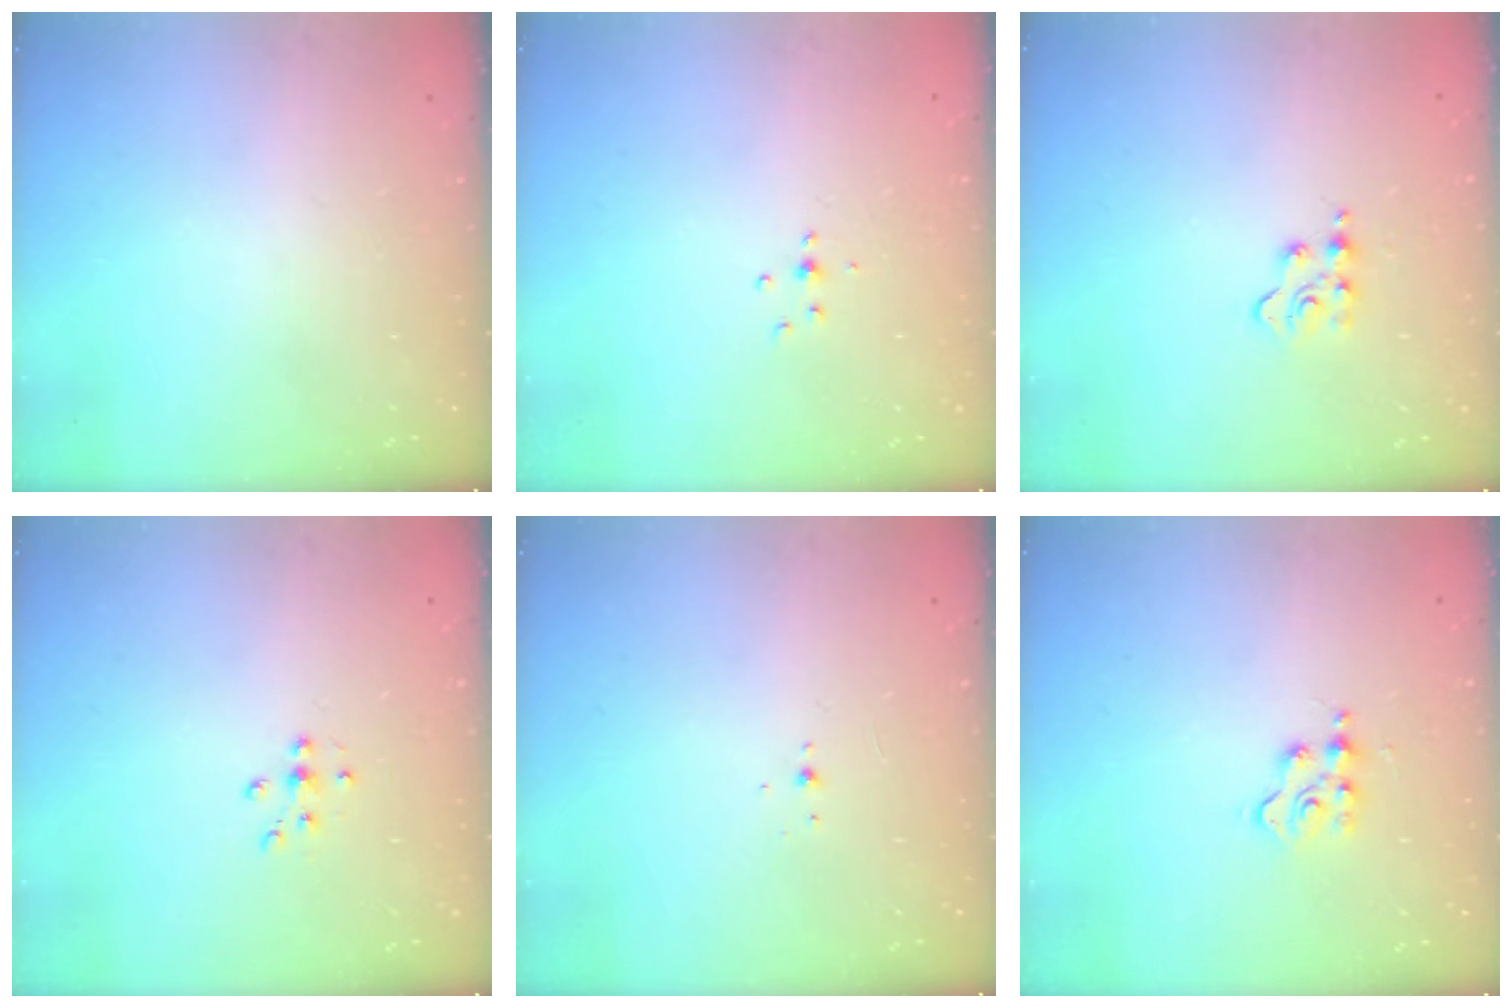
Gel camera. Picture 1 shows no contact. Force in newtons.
{"total": 3.7, "press": 3.4, "slide": 1.3}
{"total": 3.7, "press": 3.6, "slide": 0.5}
{"total": 5.7, "press": 5.5, "slide": 1.3}
{"total": 2.0, "press": 1.9, "slide": 0.8}
{"total": 3.4, "press": 3.4, "slide": 0.5}